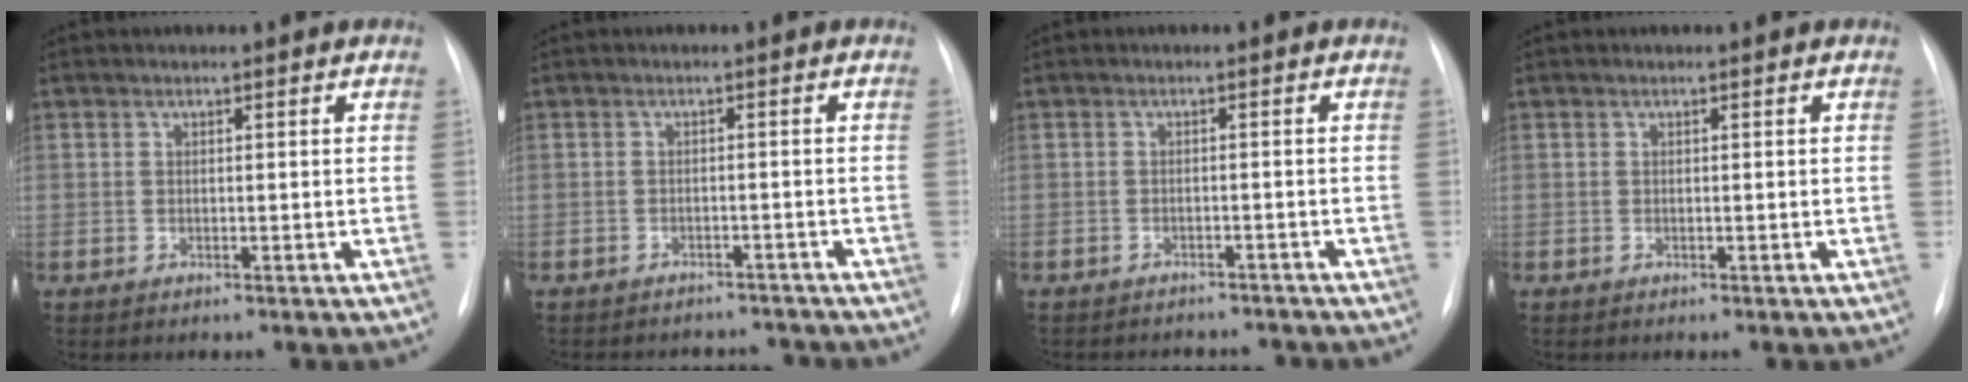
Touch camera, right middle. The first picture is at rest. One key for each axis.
{"total": 7.3, "fx": -6.9, "fy": 2.2, "fz": 0.6, "tx": -0.006, "ty": 0.014, "tz": -0.077}
{"total": 6.8, "fx": -6.4, "fy": 1.9, "fz": 0.9, "tx": -0.008, "ty": 0.007, "tz": -0.072}
{"total": 0.0}